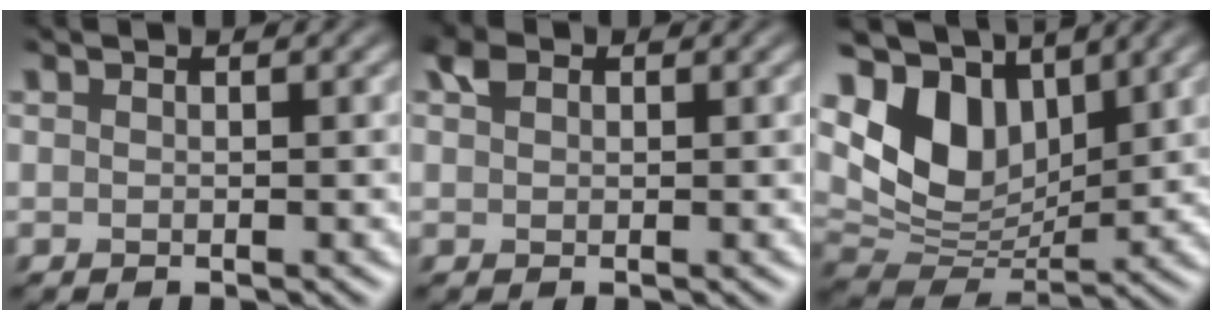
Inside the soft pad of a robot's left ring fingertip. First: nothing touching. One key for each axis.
{"total": 1.5, "fx": 0.3, "fy": 1.2, "fz": 0.8, "tx": -0.017, "ty": 0.004, "tz": 0.000}
{"total": 9.9, "fx": 3.3, "fy": 6.2, "fz": 6.9, "tx": -0.145, "ty": 0.002, "tz": 0.051}